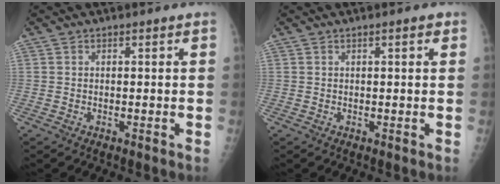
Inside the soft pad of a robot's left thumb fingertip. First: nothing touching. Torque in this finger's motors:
{"motor_torque": [-0.24, -0.08, -0.05, -0.13, 0.00]}